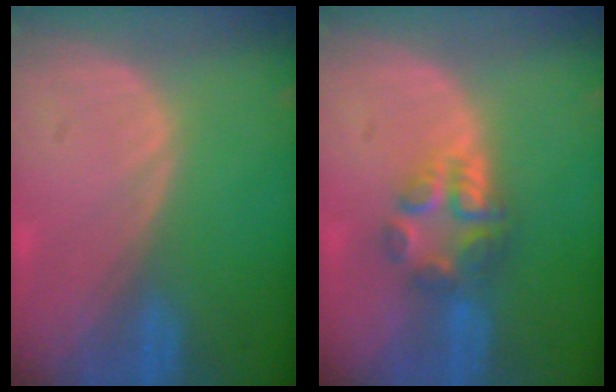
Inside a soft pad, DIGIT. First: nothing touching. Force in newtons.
{"total": 6.0, "press": 5.2, "slide": 3.1}